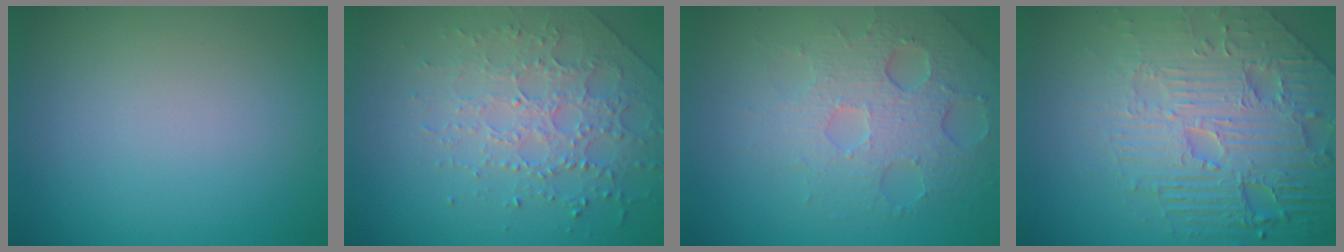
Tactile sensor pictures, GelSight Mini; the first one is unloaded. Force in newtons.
{"total": 3.8, "press": 3.6, "slide": 1.2}
{"total": 4.8, "press": 4.0, "slide": 2.5}
{"total": 8.6, "press": 6.3, "slide": 5.9}